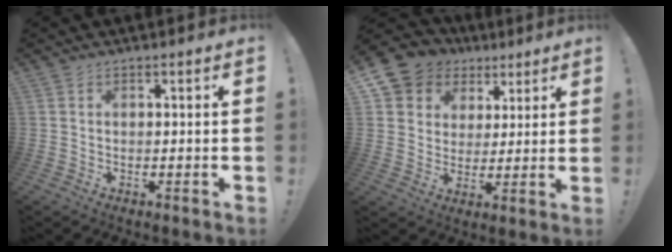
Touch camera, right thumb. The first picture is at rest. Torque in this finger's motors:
{"motor_torque": [-0.48, 0.85, 0.20, -0.10, 0.10]}